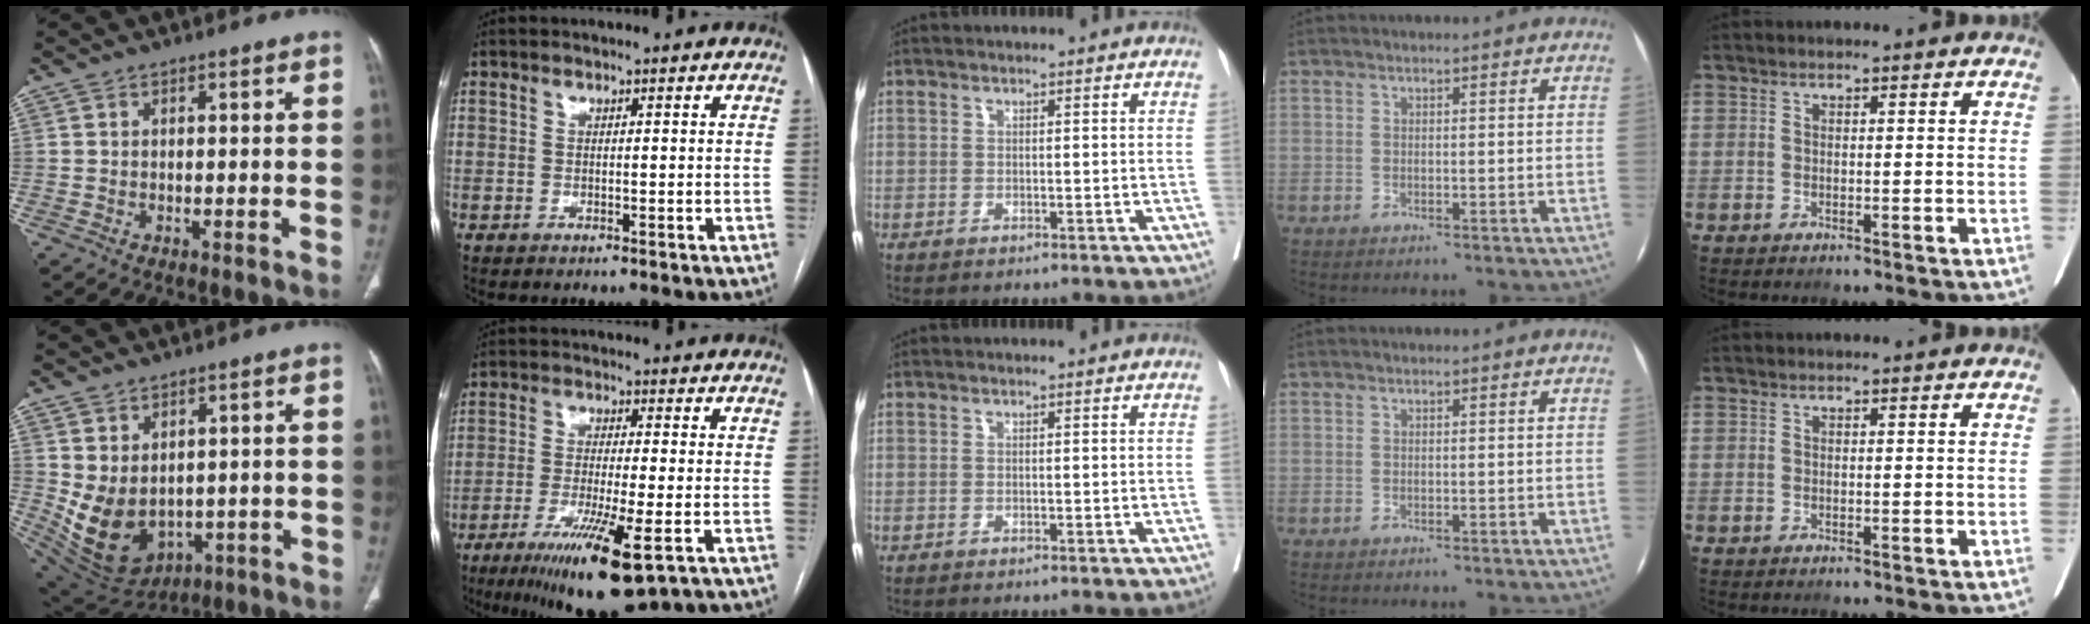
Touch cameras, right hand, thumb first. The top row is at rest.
{"thumb": {"total": 11.9, "force": [-0.1, 8.7, 8.0], "torque": [-0.130, -0.012, 0.040]}, "index": {"total": 12.9, "force": [-6.5, 1.1, 11.1], "torque": [-0.189, -0.038, -0.103]}, "middle": {"total": 0.5, "force": [0.3, -0.5, 0.0], "torque": [0.000, -0.002, 0.004]}}